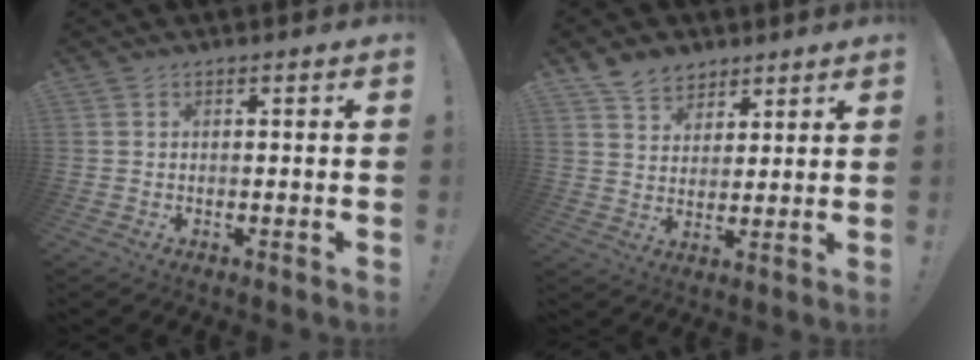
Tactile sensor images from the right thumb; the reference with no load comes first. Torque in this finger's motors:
{"motor_torque": [-0.17, 0.20, 0.22, 0.15, -0.02]}